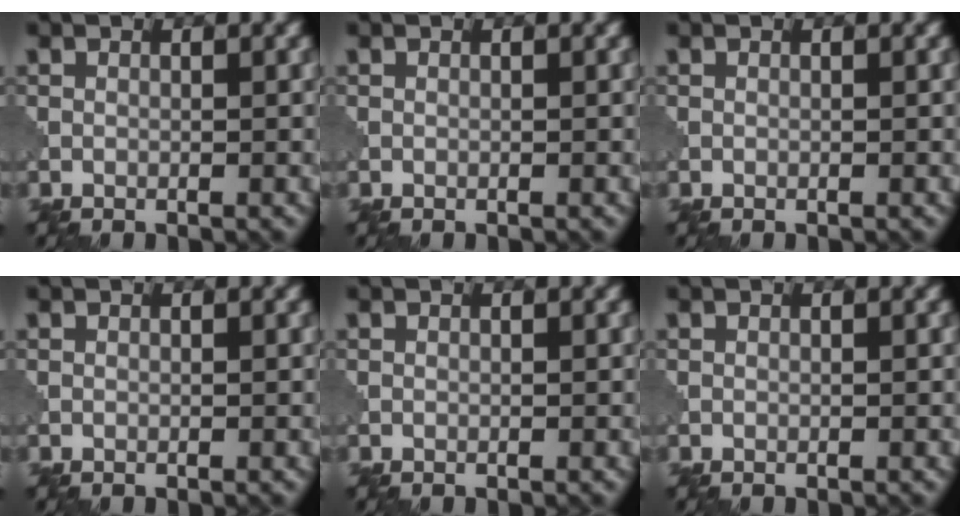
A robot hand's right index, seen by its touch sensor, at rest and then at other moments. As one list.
[{"total": 0.0}, {"total": 0.0}, {"total": 0.0}, {"total": 0.0}, {"total": 0.0}]